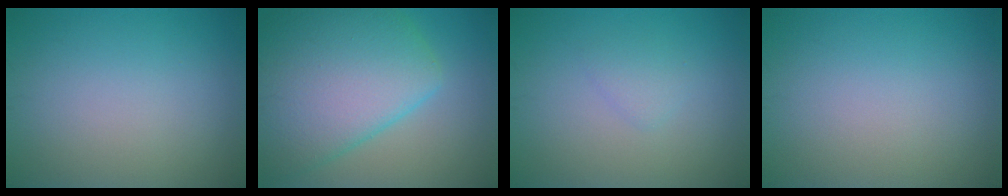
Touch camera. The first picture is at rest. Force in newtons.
{"total": 10.5, "press": 10.5, "slide": 0.4}
{"total": 1.2, "press": 1.2, "slide": 0.1}
{"total": 0.0}